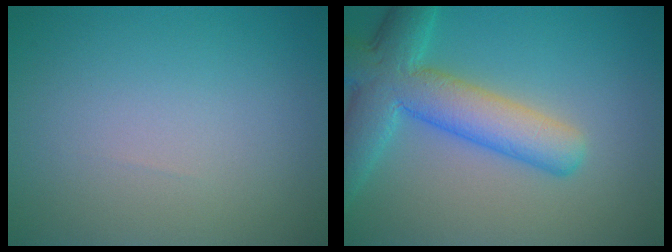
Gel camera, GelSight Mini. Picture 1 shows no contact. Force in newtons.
{"total": 7.7, "press": 7.7, "slide": 0.4}